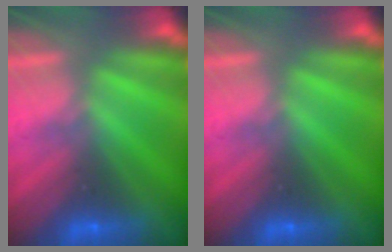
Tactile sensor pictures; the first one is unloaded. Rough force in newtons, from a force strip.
{"total": 0.0}